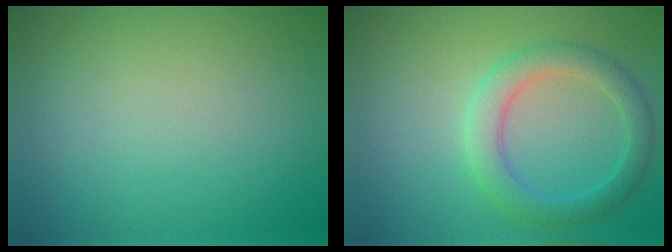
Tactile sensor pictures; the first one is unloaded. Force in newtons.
{"total": 3.3, "press": 3.3, "slide": 0.1}